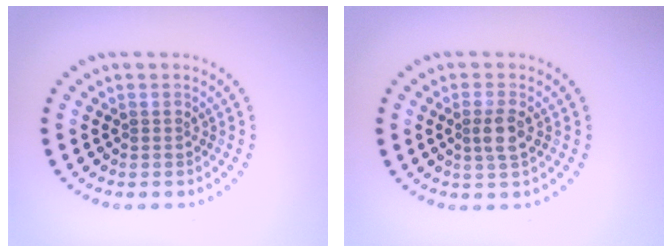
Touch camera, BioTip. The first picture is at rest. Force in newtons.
{"total": 1.9, "press": 1.8, "slide": 0.8}